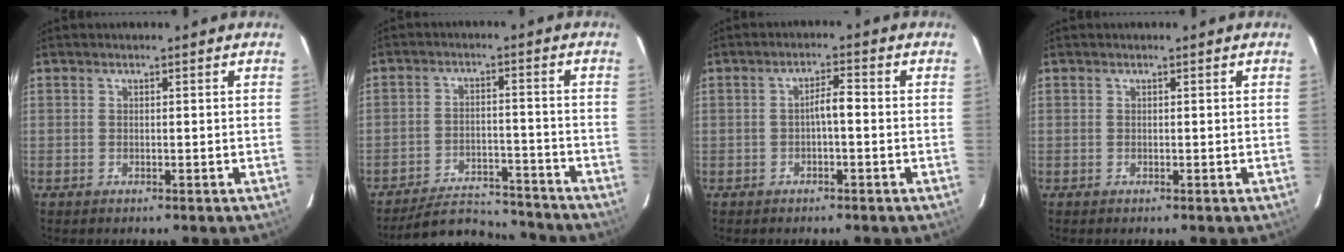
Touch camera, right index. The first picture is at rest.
{"total": 9.7, "force": [-9.4, 2.2, 0.4], "torque": [0.000, 0.015, -0.143]}
{"total": 2.8, "force": [-0.5, 0.6, 2.7], "torque": [-0.042, 0.008, -0.009]}
{"total": 0.0}